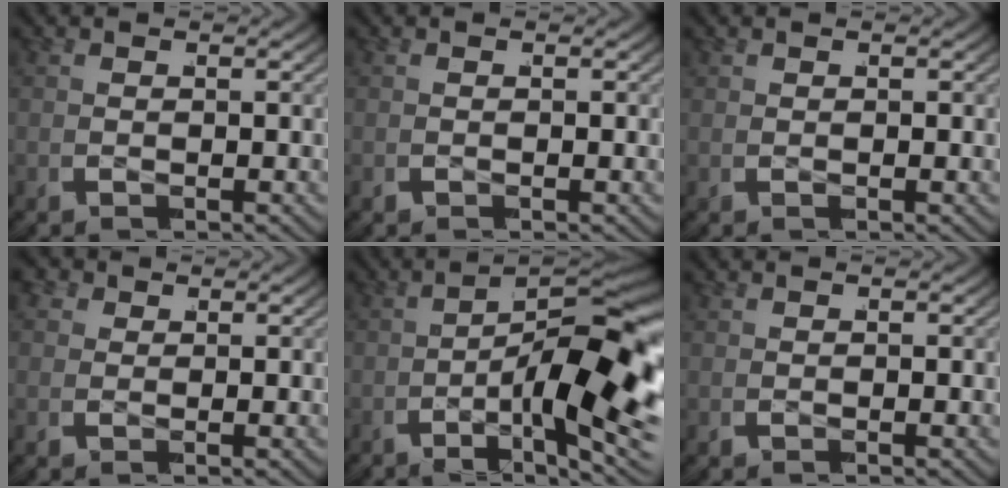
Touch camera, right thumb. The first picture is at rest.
{"total": 0.0}
{"total": 0.0}
{"total": 1.9, "force": [1.0, 1.5, 0.6], "torque": [-0.012, -0.006, 0.015]}
{"total": 14.9, "force": [-2.3, 5.9, 13.5], "torque": [-0.209, -0.022, -0.028]}
{"total": 0.0}